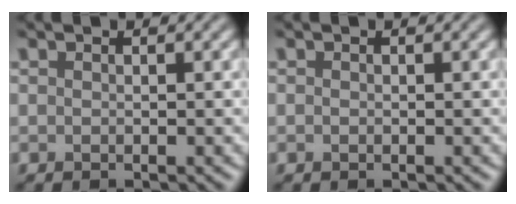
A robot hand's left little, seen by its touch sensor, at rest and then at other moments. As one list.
[{"total": 0.0}]